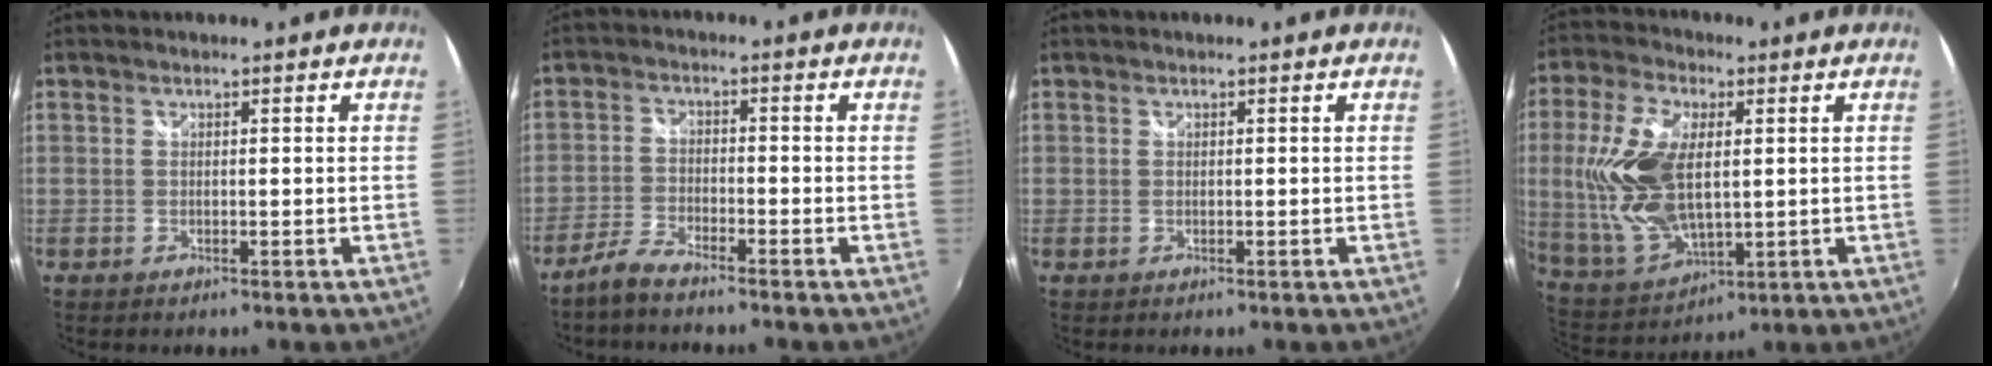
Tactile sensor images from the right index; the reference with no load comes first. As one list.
[{"total": 4.7, "force": [-4.0, 0.9, 2.1], "torque": [-0.061, -0.002, -0.083]}, {"total": 0.0}, {"total": 17.4, "force": [2.1, 9.1, 14.7], "torque": [-0.312, 0.002, 0.055]}]